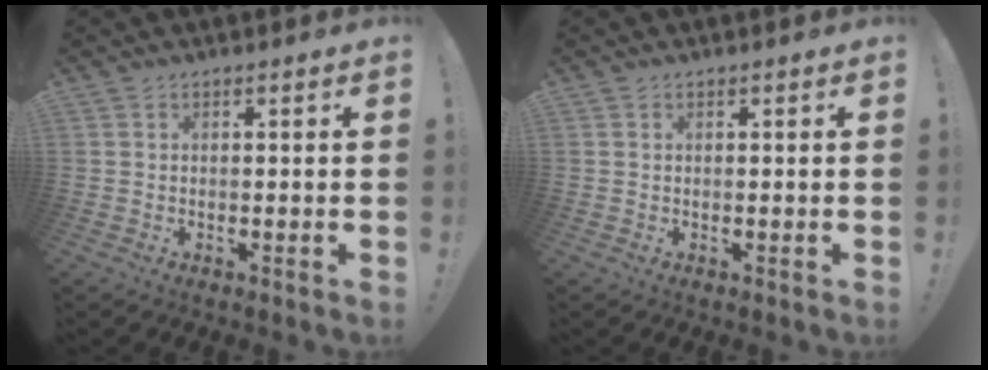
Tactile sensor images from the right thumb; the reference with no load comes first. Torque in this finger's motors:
{"motor_torque": [0.07, -0.06, -0.15, -0.04, 0.00]}